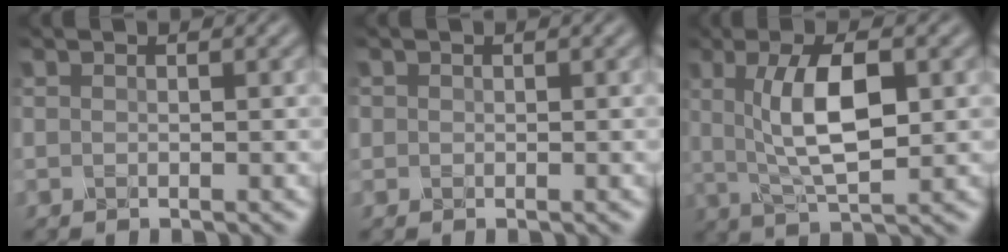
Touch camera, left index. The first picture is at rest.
{"total": 0.6, "force": [0.1, 0.5, 0.0], "torque": [0.005, 0.000, 0.000]}
{"total": 7.0, "force": [1.0, 2.3, 6.5], "torque": [-0.116, 0.004, 0.018]}